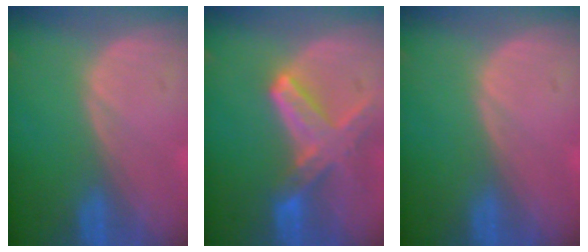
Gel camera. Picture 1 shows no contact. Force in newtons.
{"total": 8.1, "press": 7.1, "slide": 3.9}
{"total": 0.0}